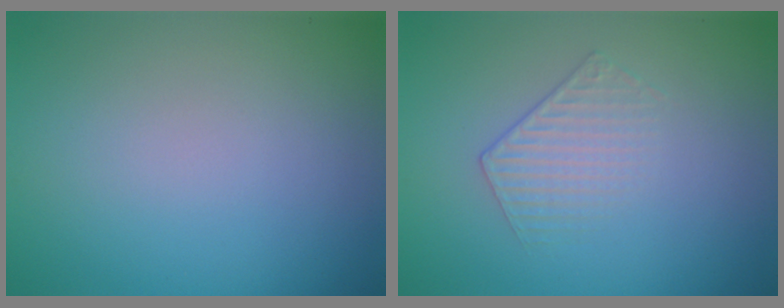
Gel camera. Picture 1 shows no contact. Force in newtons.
{"total": 1.5, "press": 0.9, "slide": 1.2}